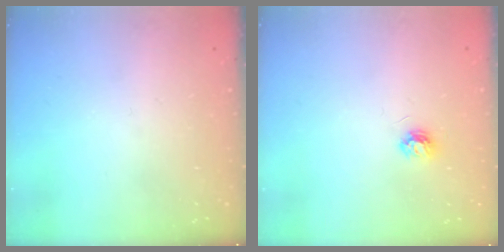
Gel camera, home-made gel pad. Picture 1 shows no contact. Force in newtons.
{"total": 3.9, "press": 3.9, "slide": 0.5}